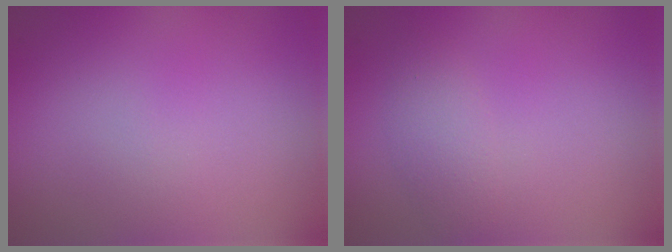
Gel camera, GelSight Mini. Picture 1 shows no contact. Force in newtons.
{"total": 1.6, "press": 1.6, "slide": 0.1}